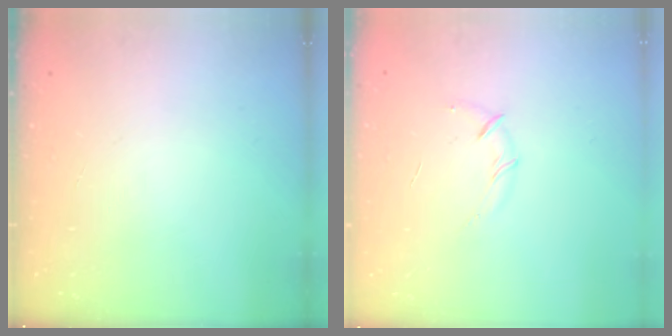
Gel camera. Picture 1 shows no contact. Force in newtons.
{"total": 3.8, "press": 3.7, "slide": 1.0}